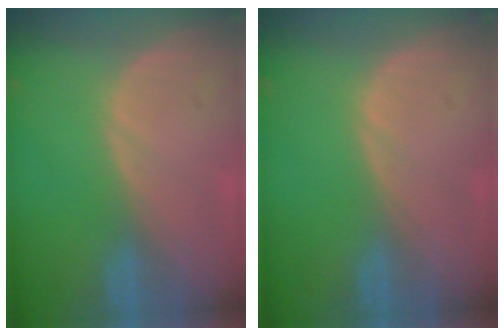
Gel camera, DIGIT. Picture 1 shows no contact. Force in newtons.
{"total": 0.0}